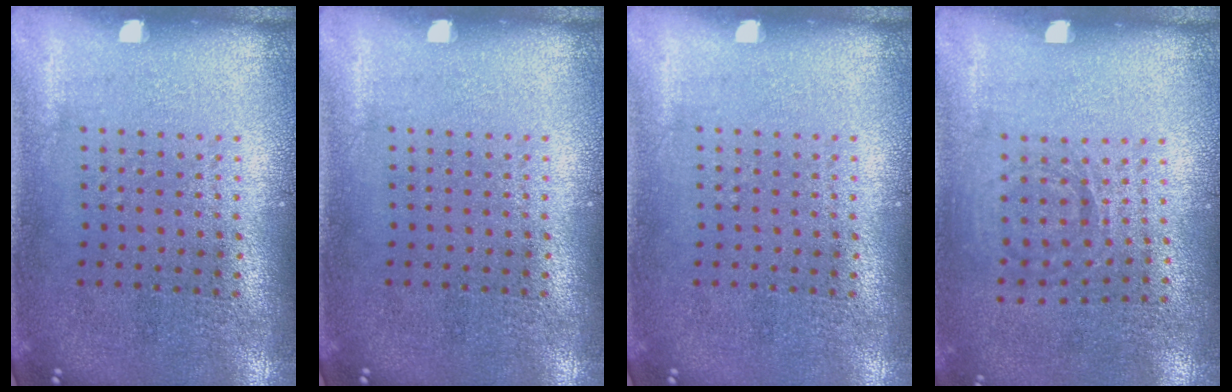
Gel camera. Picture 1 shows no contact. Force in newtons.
{"total": 0.0}
{"total": 0.0}
{"total": 0.9, "press": 0.8, "slide": 0.4}